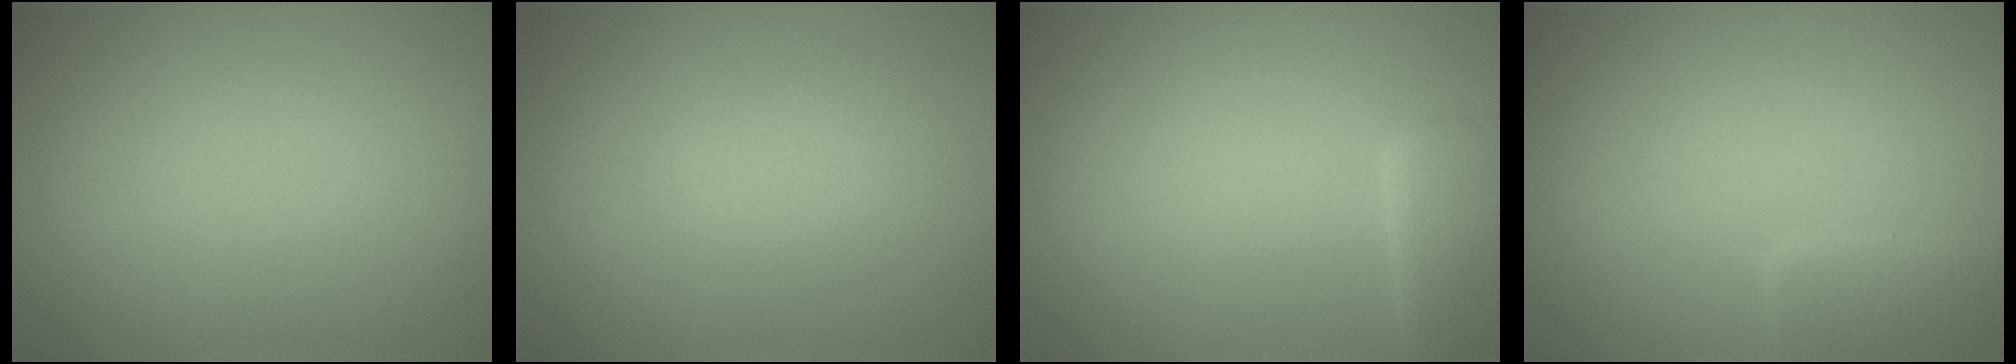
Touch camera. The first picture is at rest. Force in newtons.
{"total": 1.8, "press": 1.8, "slide": 0.1}
{"total": 3.1, "press": 3.1, "slide": 0.2}
{"total": 2.7, "press": 2.7, "slide": 0.1}